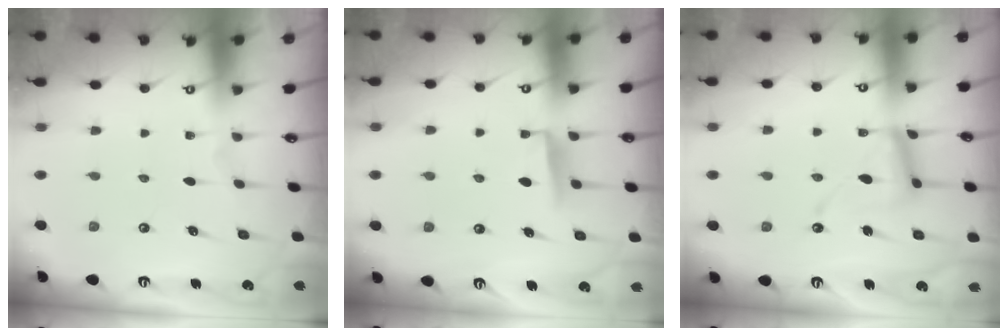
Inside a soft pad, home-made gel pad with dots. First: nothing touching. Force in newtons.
{"total": 5.6, "press": 5.5, "slide": 0.7}
{"total": 12.1, "press": 12.1, "slide": 1.1}